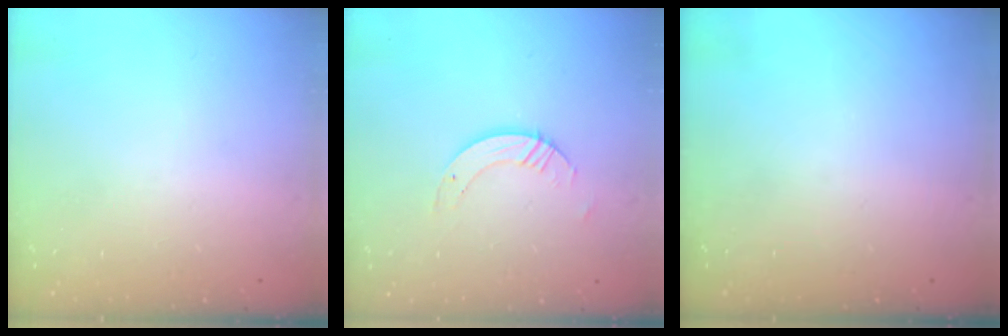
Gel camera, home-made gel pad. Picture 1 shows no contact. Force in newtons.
{"total": 4.7, "press": 4.7, "slide": 0.3}
{"total": 0.0}